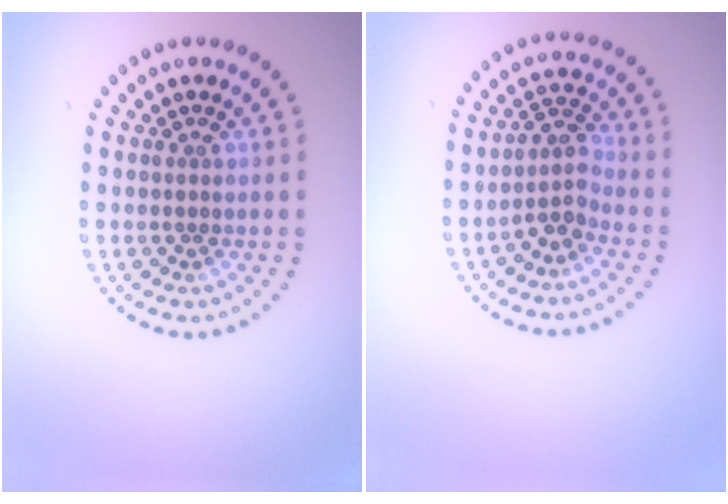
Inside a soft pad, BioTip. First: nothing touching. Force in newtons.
{"total": 2.5, "press": 2.0, "slide": 1.5}